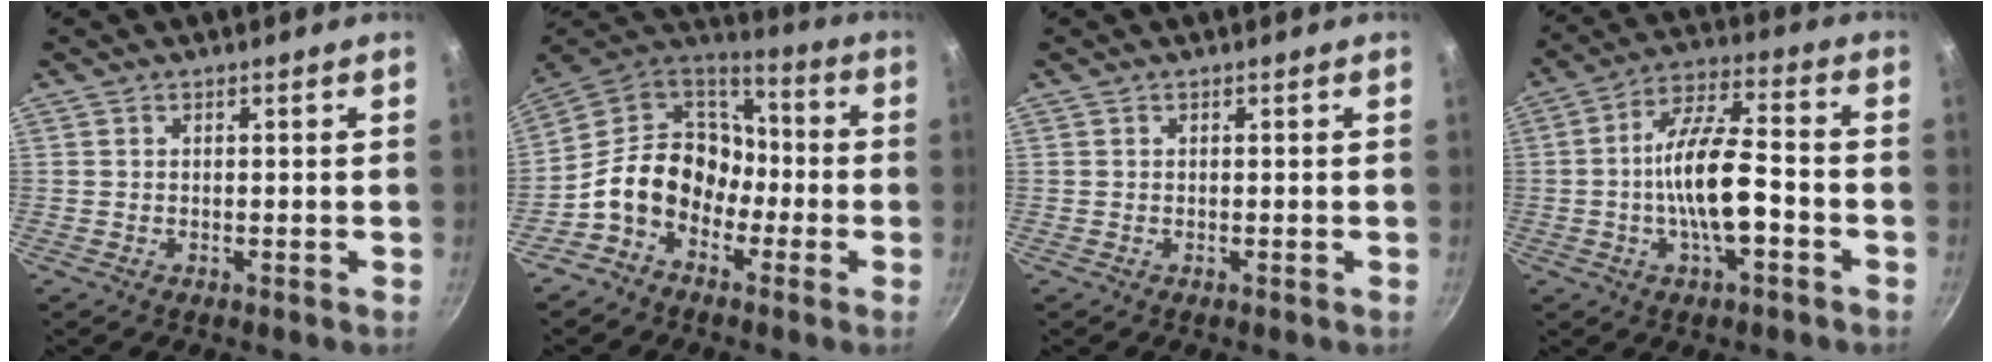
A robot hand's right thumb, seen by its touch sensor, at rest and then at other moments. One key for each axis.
{"total": 16.0, "fx": -4.7, "fy": 12.6, "fz": 8.7, "tx": -0.108, "ty": 0.068, "tz": -0.105}
{"total": 0.0}
{"total": 13.0, "fx": -3.2, "fy": 4.8, "fz": 11.7, "tx": -0.201, "ty": 0.035, "tz": -0.064}